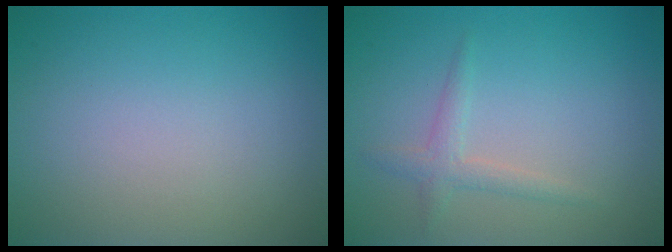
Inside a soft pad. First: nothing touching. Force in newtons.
{"total": 1.6, "press": 1.6, "slide": 0.0}